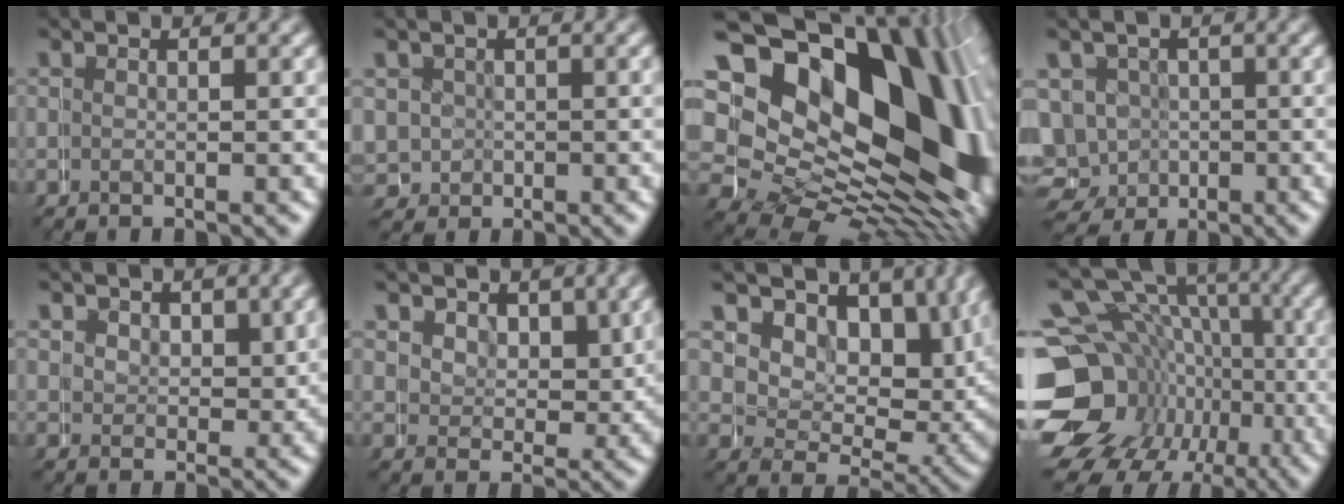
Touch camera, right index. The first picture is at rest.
{"total": 2.9, "force": [0.0, 2.8, 0.6], "torque": [-0.035, -0.011, 0.007]}
{"total": 28.1, "force": [0.1, 19.7, 20.1], "torque": [-0.332, -0.053, 0.021]}
{"total": 10.7, "force": [-3.6, 9.7, 2.6], "torque": [-0.078, -0.045, -0.056]}
{"total": 1.9, "force": [1.2, 1.5, 0.3], "torque": [-0.003, -0.002, 0.024]}
{"total": 3.8, "force": [1.7, 3.0, 1.4], "torque": [-0.028, -0.010, 0.031]}
{"total": 11.4, "force": [3.6, 8.3, 6.9], "torque": [-0.092, 0.002, 0.043]}
{"total": 18.4, "force": [-2.5, 16.2, 8.5], "torque": [-0.157, -0.047, -0.045]}